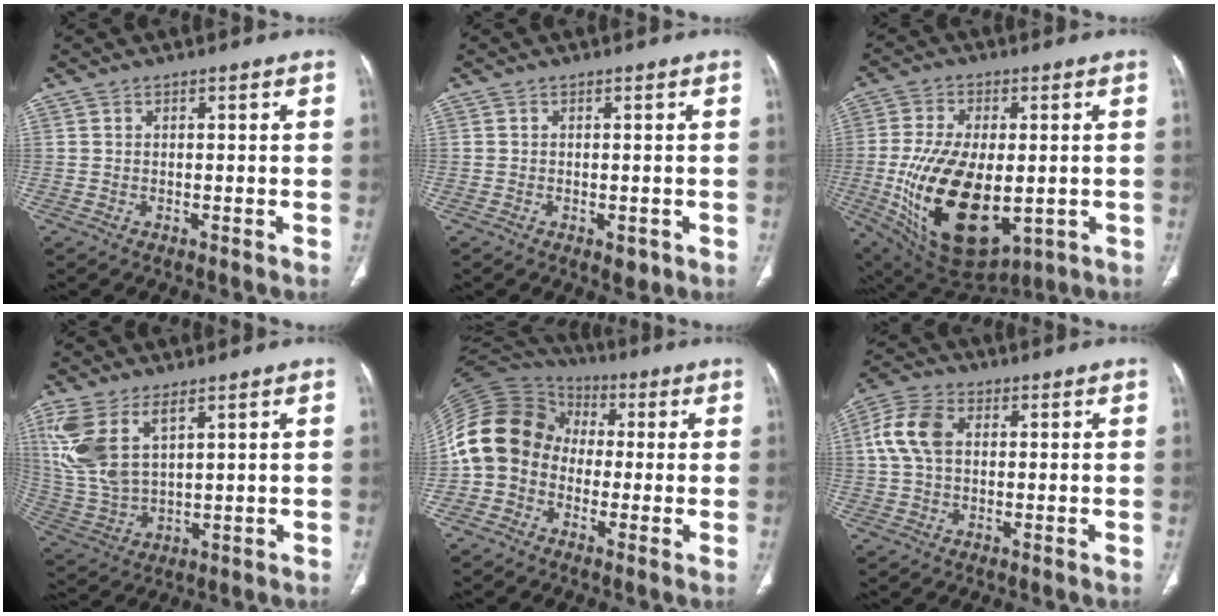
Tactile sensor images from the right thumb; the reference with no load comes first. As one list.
[{"total": 1.9, "force": [-0.7, 1.2, 1.3], "torque": [-0.008, -0.001, -0.003]}, {"total": 21.9, "force": [-3.2, 11.8, 18.2], "torque": [-0.339, -0.021, -0.023]}, {"total": 12.8, "force": [6.1, 6.2, 9.4], "torque": [-0.215, -0.014, 0.141]}, {"total": 15.3, "force": [-1.3, 13.0, 8.0], "torque": [-0.156, 0.050, -0.038]}, {"total": 8.6, "force": [1.6, 5.8, 6.2], "torque": [-0.134, 0.019, 0.027]}]